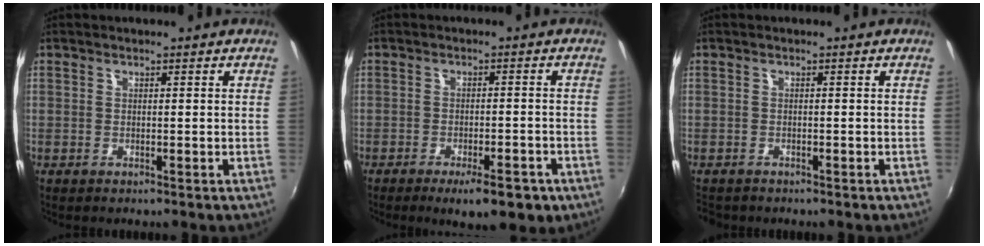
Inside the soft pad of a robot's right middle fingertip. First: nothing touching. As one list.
[{"total": 8.0, "force": [-5.1, 2.3, 5.7], "torque": [-0.099, -0.014, -0.065]}, {"total": 1.9, "force": [-1.7, 0.9, 0.4], "torque": [-0.014, -0.008, -0.027]}]